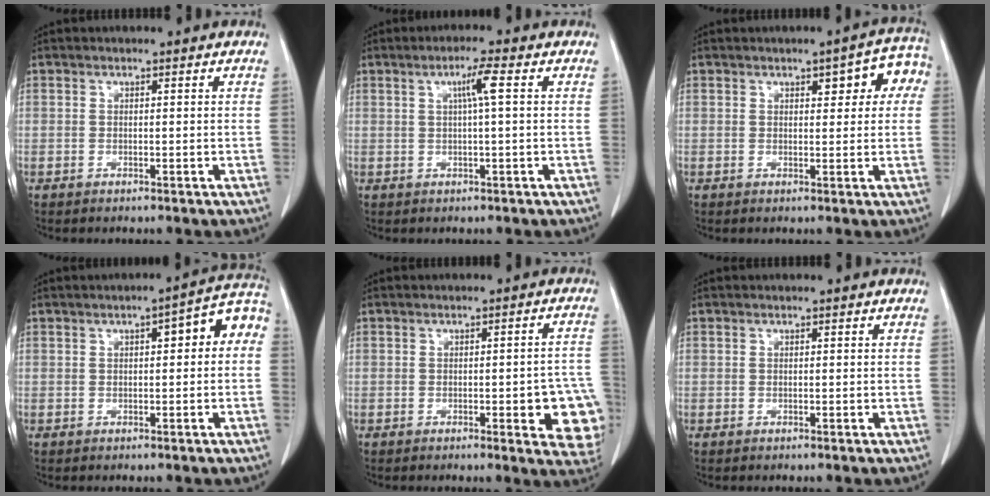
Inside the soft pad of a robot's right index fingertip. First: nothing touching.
{"total": 3.5, "force": [0.8, -0.5, 3.3], "torque": [-0.062, 0.004, 0.014]}
{"total": 6.2, "force": [2.0, 2.3, 5.3], "torque": [-0.052, 0.024, 0.019]}
{"total": 6.8, "force": [1.1, 1.9, 6.5], "torque": [-0.076, 0.035, 0.006]}
{"total": 9.1, "force": [-2.9, 2.2, 8.4], "torque": [-0.070, 0.005, -0.032]}
{"total": 0.0}